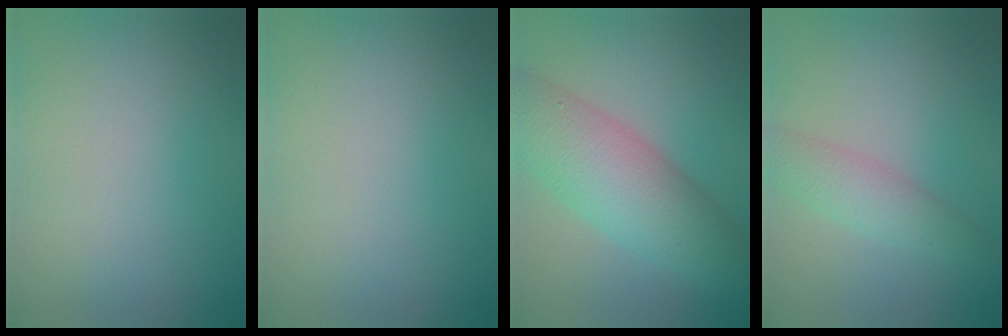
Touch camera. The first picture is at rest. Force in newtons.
{"total": 0.0}
{"total": 8.1, "press": 8.0, "slide": 0.2}
{"total": 2.9, "press": 2.9, "slide": 0.0}